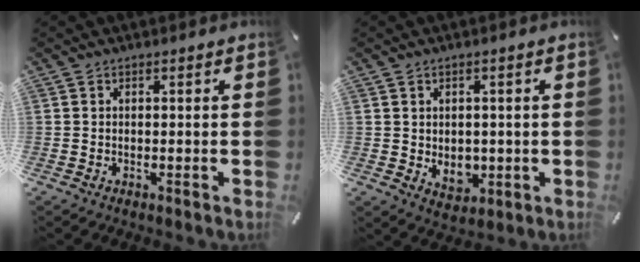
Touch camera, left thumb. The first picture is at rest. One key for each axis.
{"total": 4.9, "fx": 0.0, "fy": 4.4, "fz": 2.3, "tx": -0.011, "ty": -0.005, "tz": 0.002}